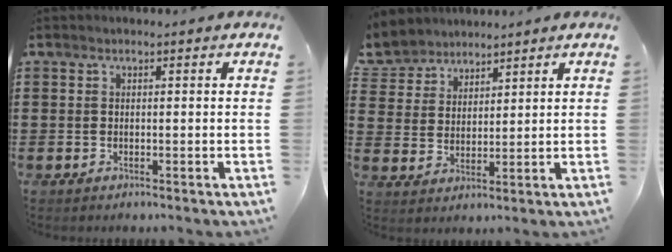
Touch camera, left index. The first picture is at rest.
{"total": 4.6, "force": [4.1, 2.1, -0.6], "torque": [-0.014, -0.016, 0.074]}